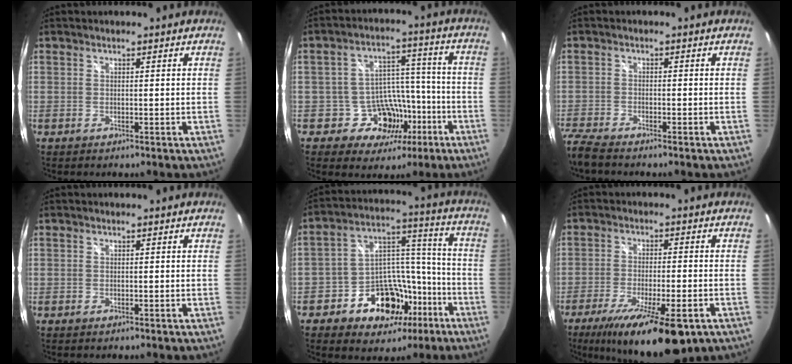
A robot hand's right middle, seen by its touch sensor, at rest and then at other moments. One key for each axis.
{"total": 10.6, "fx": -5.2, "fy": 8.5, "fz": 3.7, "tx": -0.070, "ty": 0.035, "tz": -0.063}
{"total": 5.3, "fx": -4.8, "fy": 0.6, "fz": 2.1, "tx": -0.068, "ty": -0.021, "tz": -0.093}
{"total": 0.0}
{"total": 15.2, "fx": -7.9, "fy": 11.0, "fz": 6.9, "tx": -0.126, "ty": 0.056, "tz": -0.102}
{"total": 17.3, "fx": -10.7, "fy": 4.9, "fz": 12.6, "tx": -0.234, "ty": -0.051, "tz": -0.166}